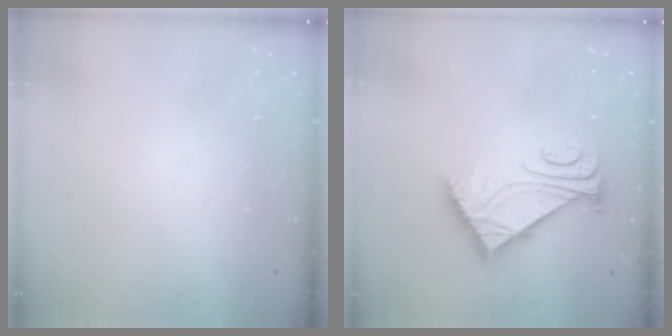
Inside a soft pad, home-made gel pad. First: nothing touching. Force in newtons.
{"total": 8.1, "press": 8.0, "slide": 1.0}